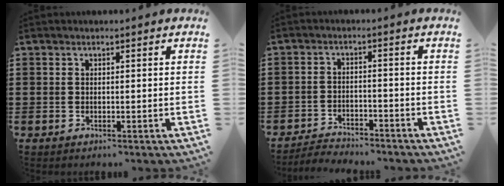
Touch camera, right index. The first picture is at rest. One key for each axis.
{"total": 3.2, "fx": -3.2, "fy": 0.3, "fz": -0.1, "tx": -0.005, "ty": 0.004, "tz": -0.069}